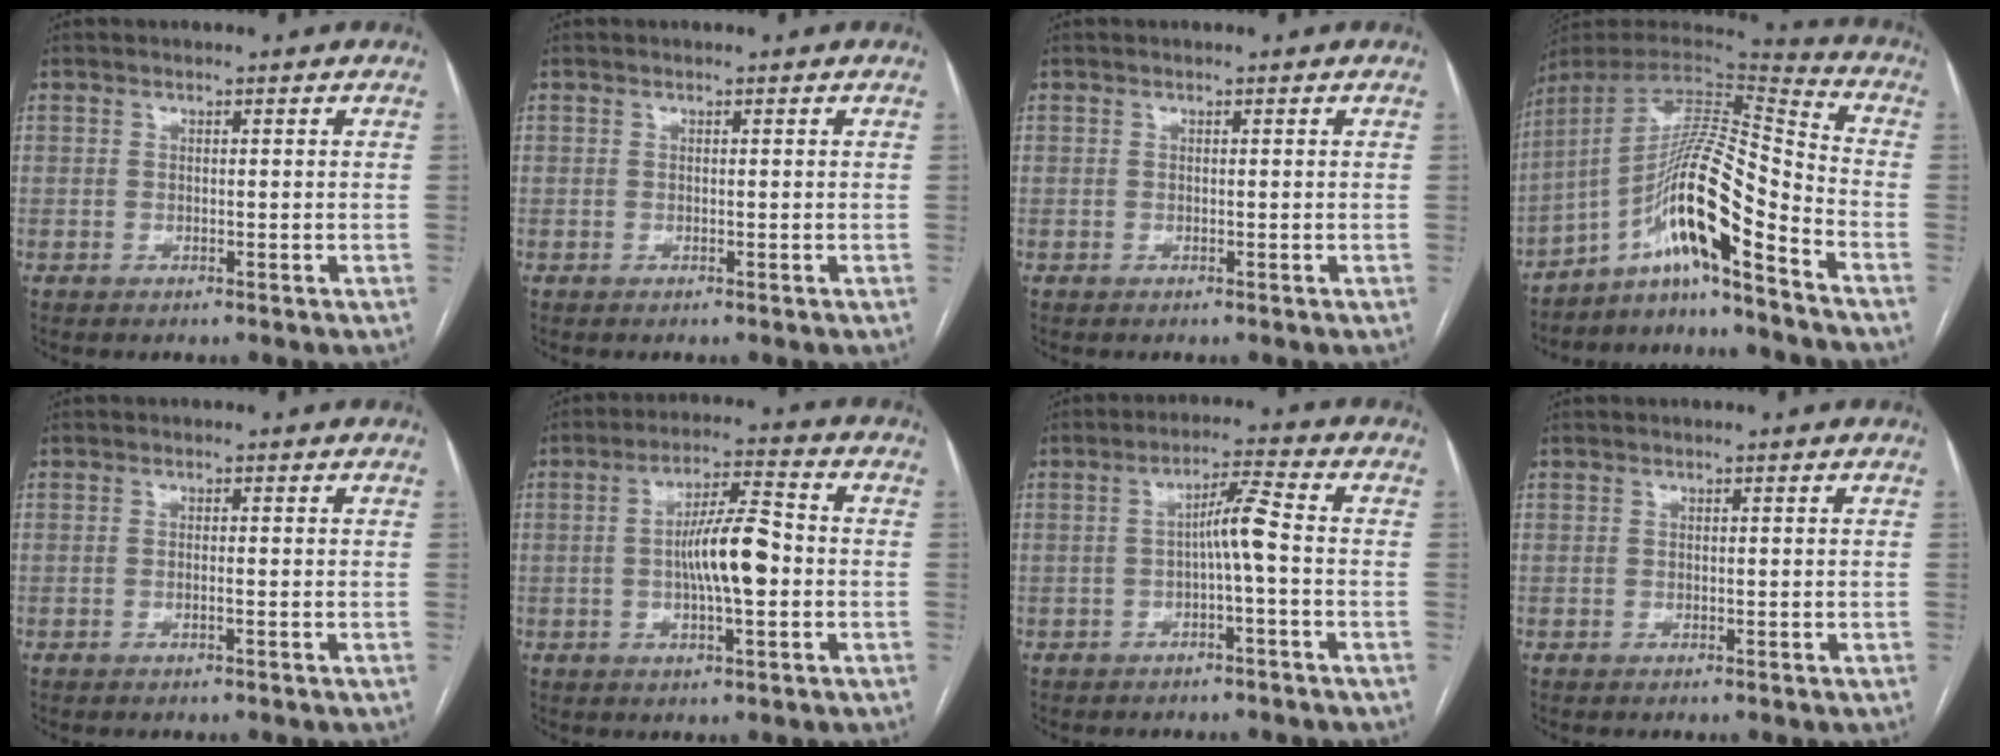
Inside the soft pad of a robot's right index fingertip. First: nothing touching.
{"total": 0.0}
{"total": 0.0}
{"total": 15.3, "force": [-9.3, -0.4, 12.2], "torque": [-0.215, 0.019, -0.165]}
{"total": 0.5, "force": [-0.2, -0.1, 0.5], "torque": [-0.009, 0.001, -0.004]}
{"total": 9.1, "force": [-0.9, 1.6, 8.9], "torque": [-0.161, 0.011, -0.018]}
{"total": 4.7, "force": [-0.7, -0.2, 4.6], "torque": [-0.076, 0.015, -0.012]}
{"total": 0.0}